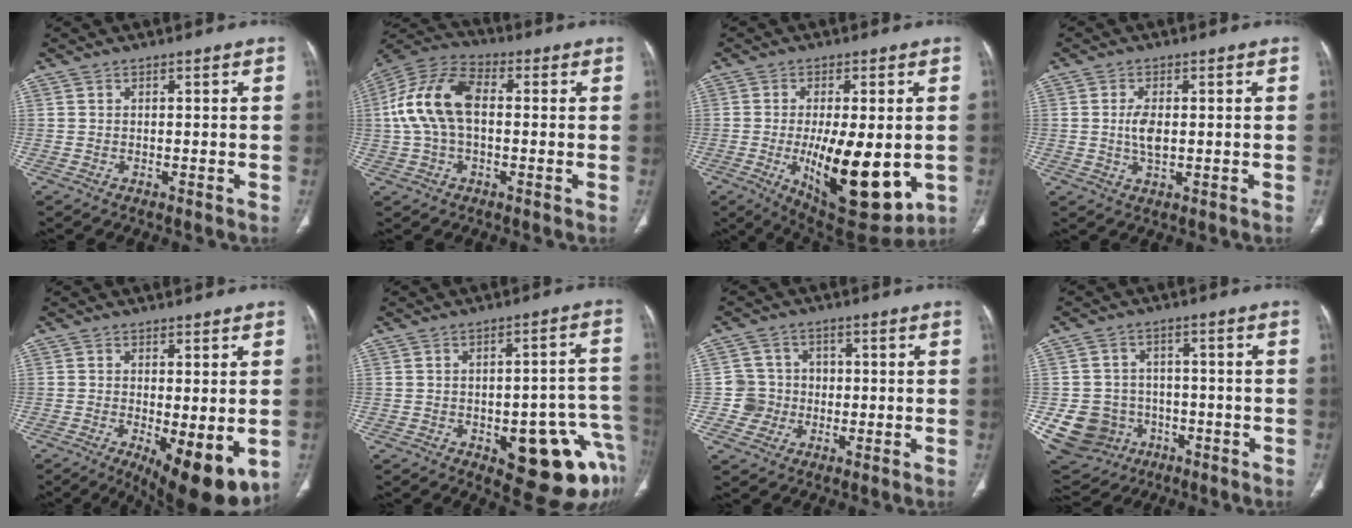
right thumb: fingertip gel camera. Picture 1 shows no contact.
{"total": 14.0, "force": [0.8, 8.3, 11.2], "torque": [-0.229, 0.035, 0.005]}
{"total": 17.9, "force": [-3.1, 6.9, 16.2], "torque": [-0.246, -0.028, -0.026]}
{"total": 4.0, "force": [0.1, 2.0, 3.5], "torque": [-0.069, -0.003, 0.003]}
{"total": 11.6, "force": [-3.2, 4.0, 10.4], "torque": [-0.144, -0.026, -0.035]}
{"total": 17.2, "force": [-6.6, 7.3, 14.1], "torque": [-0.107, 0.041, -0.064]}
{"total": 5.6, "force": [-0.8, 5.6, 0.1], "torque": [0.037, 0.017, -0.021]}
{"total": 12.8, "force": [-3.7, 11.4, 4.3], "torque": [-0.088, 0.025, -0.041]}